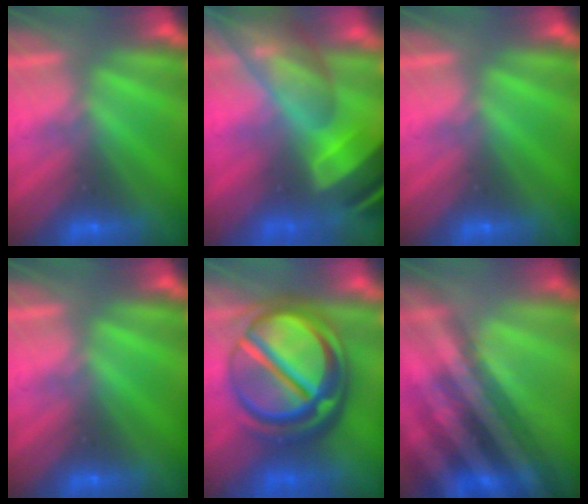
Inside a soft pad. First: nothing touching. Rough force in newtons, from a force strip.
{"total": 7.0}
{"total": 0.0}
{"total": 0.0}
{"total": 7.4}
{"total": 3.4}